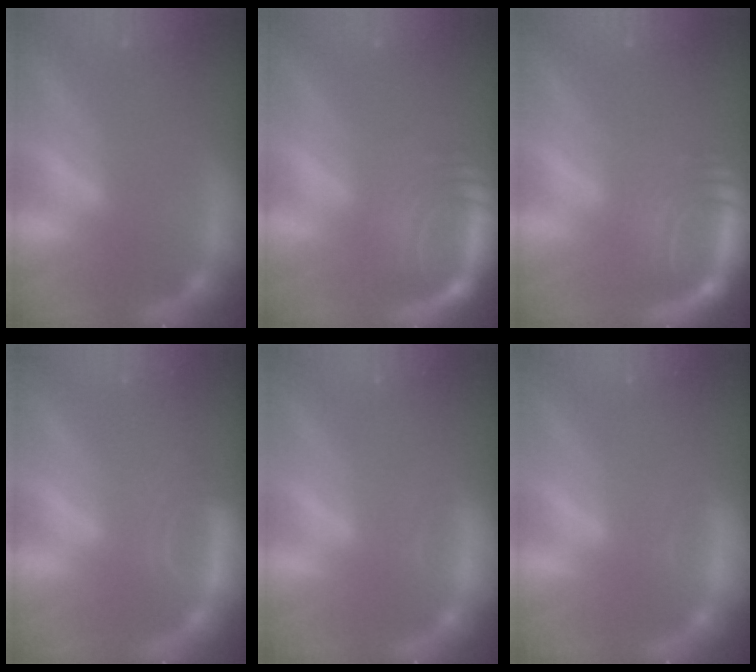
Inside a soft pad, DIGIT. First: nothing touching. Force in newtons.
{"total": 8.1}
{"total": 7.5}
{"total": 2.9}
{"total": 0.9}
{"total": 0.9}